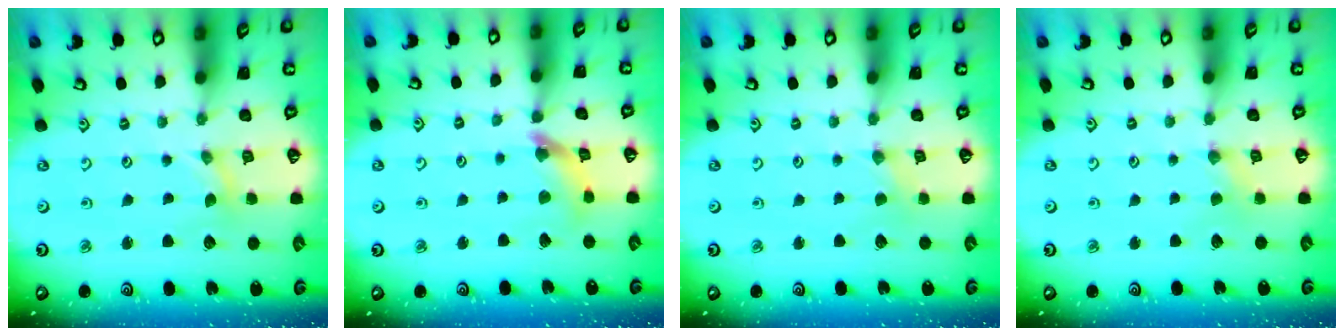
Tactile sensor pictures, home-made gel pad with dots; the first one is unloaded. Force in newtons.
{"total": 8.0, "press": 7.9, "slide": 0.8}
{"total": 0.0}
{"total": 1.1, "press": 1.1, "slide": 0.3}